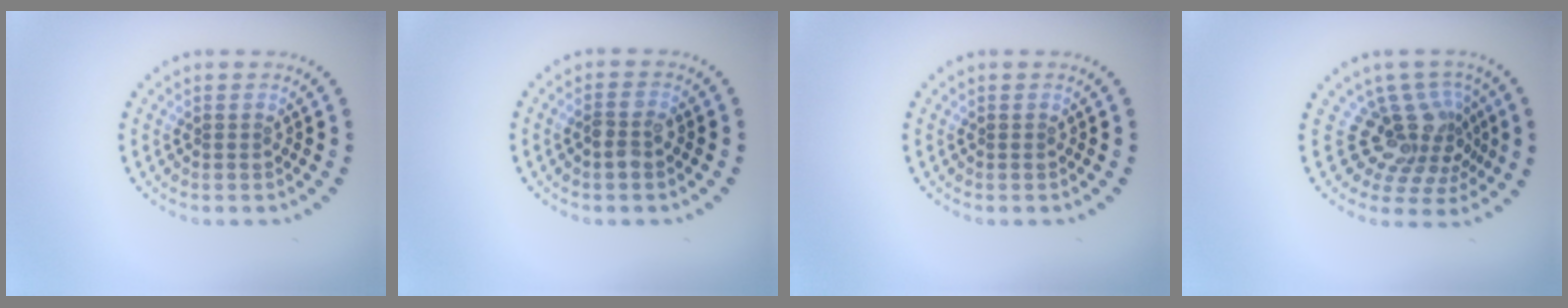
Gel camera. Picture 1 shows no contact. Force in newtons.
{"total": 1.7, "press": 1.7, "slide": 0.3}
{"total": 0.0}
{"total": 4.7, "press": 3.2, "slide": 3.5}